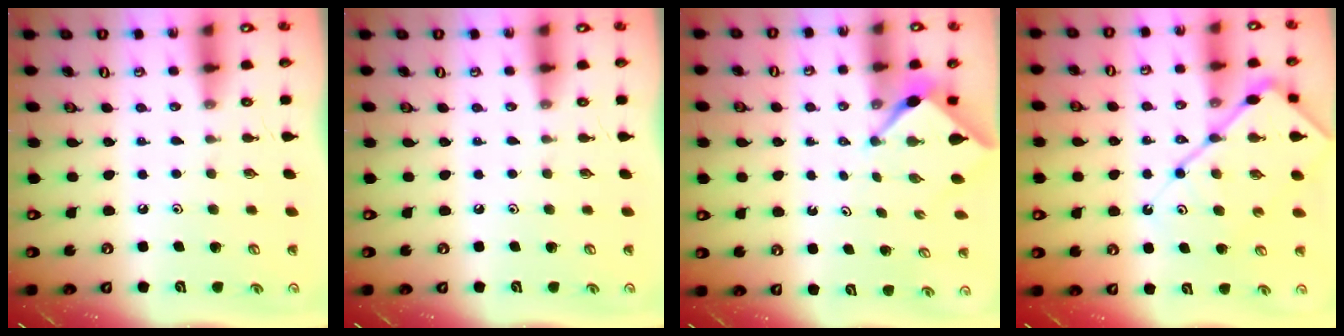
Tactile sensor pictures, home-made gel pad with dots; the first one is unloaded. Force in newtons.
{"total": 0.0}
{"total": 2.3, "press": 2.3, "slide": 0.3}
{"total": 13.3, "press": 13.2, "slide": 1.5}